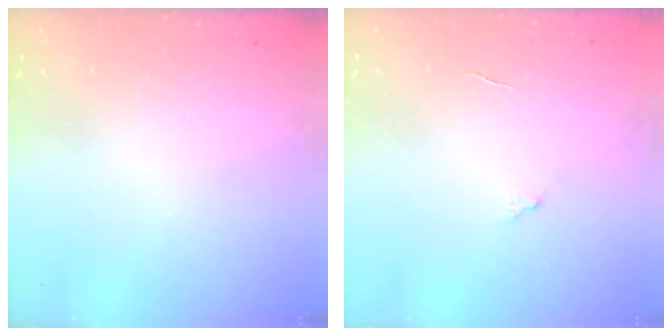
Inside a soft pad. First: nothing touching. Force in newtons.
{"total": 3.0, "press": 3.0, "slide": 0.3}